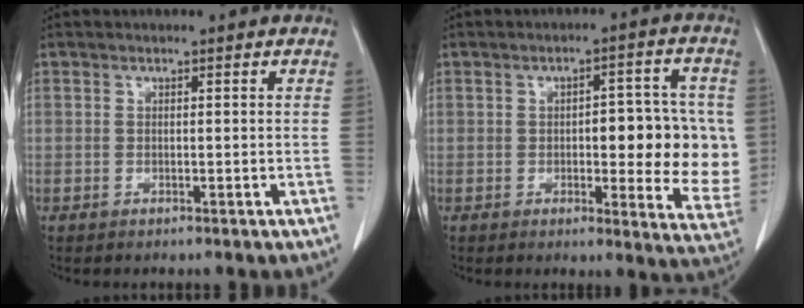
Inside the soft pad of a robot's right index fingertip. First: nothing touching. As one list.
[{"total": 12.9, "force": [0.0, 4.4, 12.1], "torque": [-0.138, 0.010, 0.006]}]